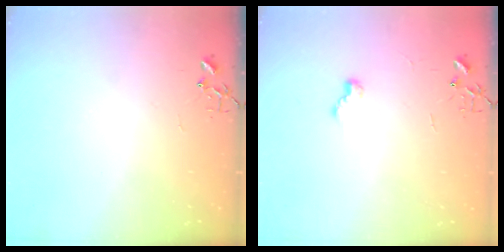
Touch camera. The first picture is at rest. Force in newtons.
{"total": 7.2, "press": 7.2, "slide": 0.5}